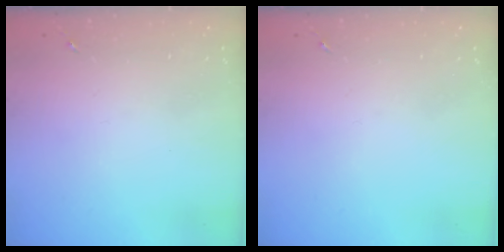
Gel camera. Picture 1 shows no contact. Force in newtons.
{"total": 0.0}